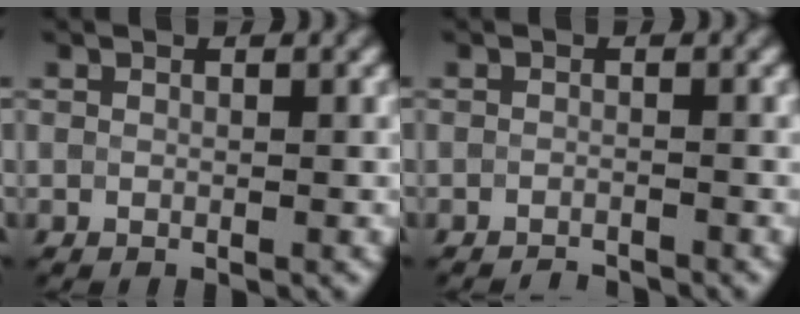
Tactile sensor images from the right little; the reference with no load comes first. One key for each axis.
{"total": 1.2, "fx": -1.2, "fy": 0.1, "fz": 0.2, "tx": 0.002, "ty": -0.002, "tz": -0.024}